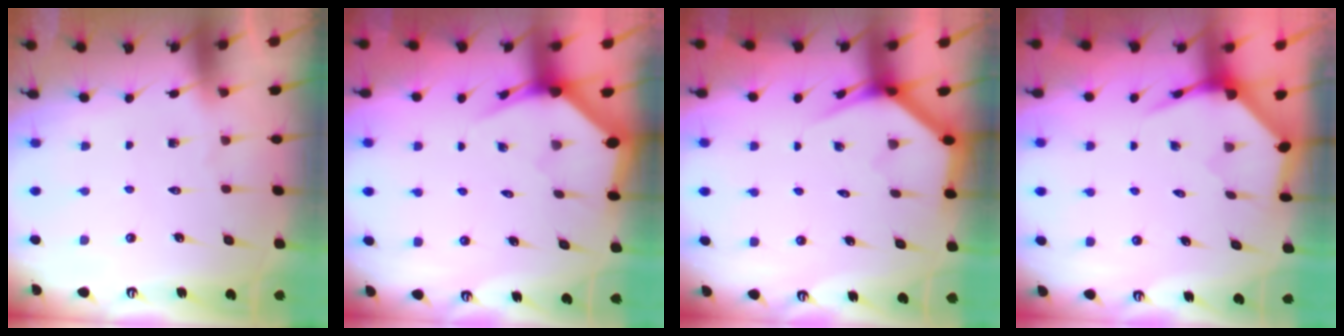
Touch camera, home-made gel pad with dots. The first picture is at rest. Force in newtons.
{"total": 2.8, "press": 2.8, "slide": 0.0}
{"total": 3.5, "press": 3.5, "slide": 0.3}
{"total": 3.9, "press": 3.9, "slide": 0.4}